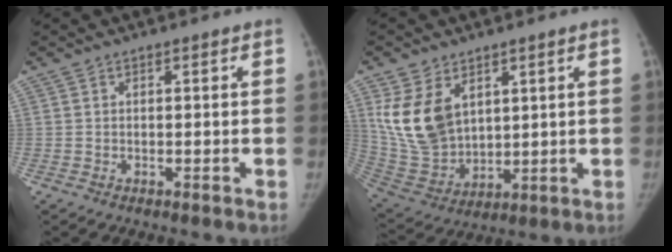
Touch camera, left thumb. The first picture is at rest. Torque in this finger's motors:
{"motor_torque": [0.34, 0.19, 1.58, -0.68, 0.12]}